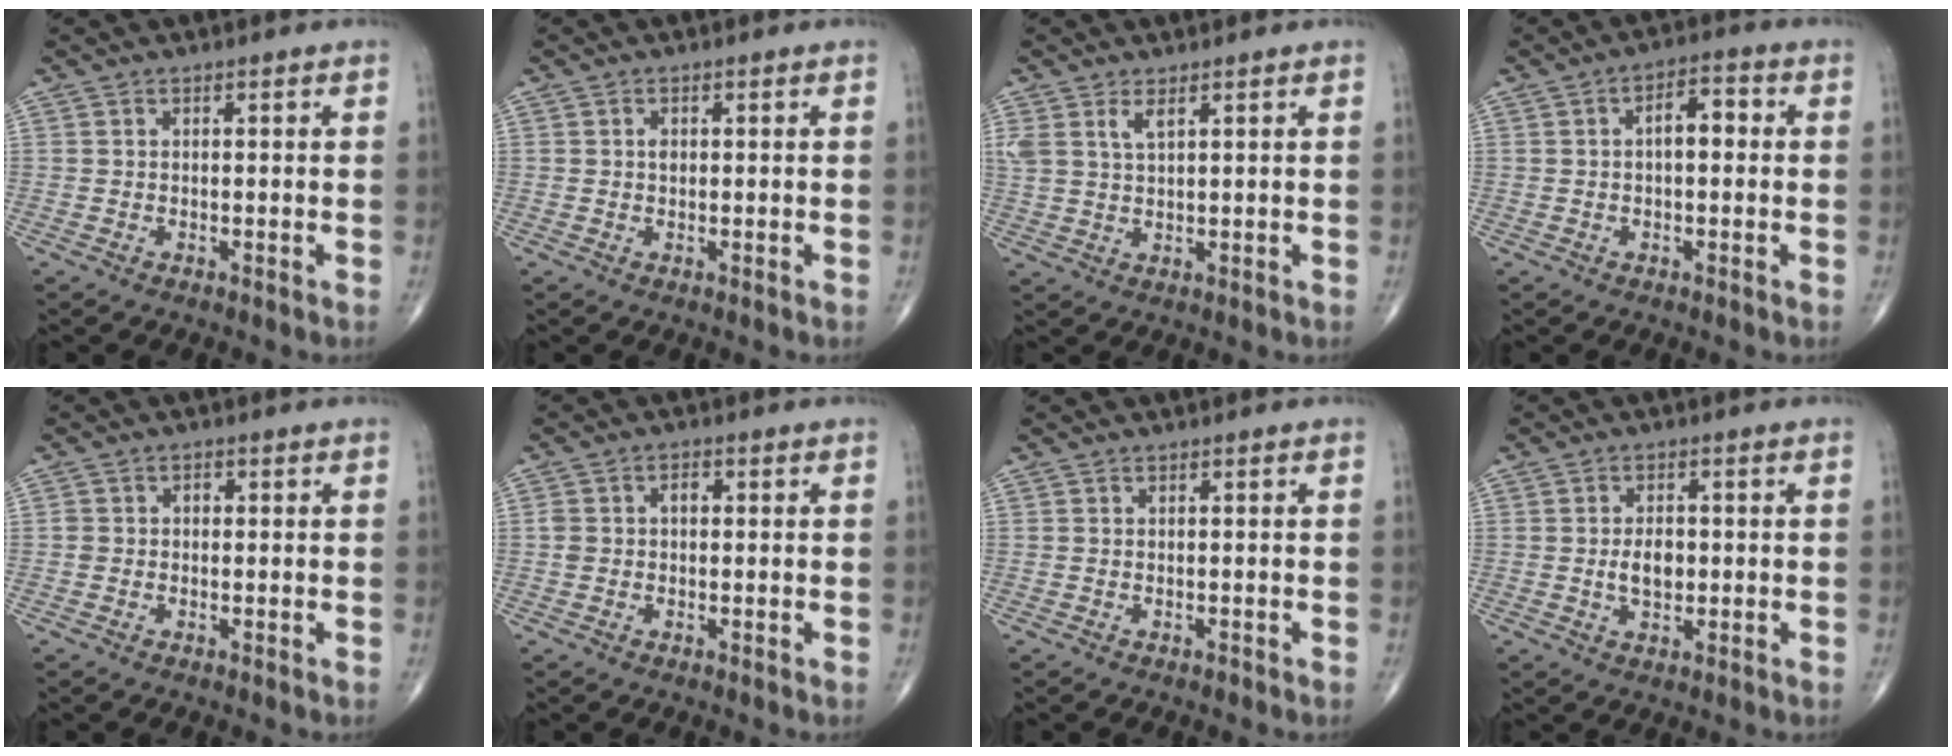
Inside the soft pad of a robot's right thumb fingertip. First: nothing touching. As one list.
[{"total": 1.0, "force": [0.1, 0.7, 0.7], "torque": [-0.004, 0.002, 0.000]}, {"total": 3.9, "force": [2.1, 1.6, 2.9], "torque": [-0.064, -0.001, 0.049]}, {"total": 5.1, "force": [0.4, 2.6, 4.4], "torque": [-0.055, 0.019, -0.003]}, {"total": 1.8, "force": [-0.1, 1.6, 0.8], "torque": [-0.006, 0.009, -0.002]}, {"total": 3.0, "force": [0.1, 2.2, 2.0], "torque": [-0.036, 0.014, 0.000]}, {"total": 0.0}, {"total": 4.4, "force": [-0.3, 2.7, 3.4], "torque": [-0.051, 0.000, -0.004]}]